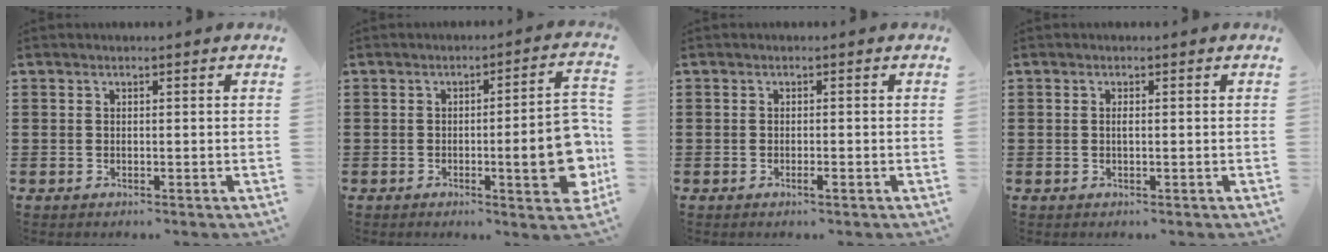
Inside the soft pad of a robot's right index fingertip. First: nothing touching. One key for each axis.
{"total": 11.3, "fx": -2.1, "fy": 2.4, "fz": 10.8, "tx": -0.141, "ty": -0.014, "tz": -0.033}
{"total": 1.0, "fx": -0.6, "fy": 0.0, "fz": 0.8, "tx": -0.015, "ty": -0.007, "tz": -0.009}
{"total": 0.7, "fx": -0.1, "fy": -0.1, "fz": 0.6, "tx": -0.012, "ty": -0.005, "tz": -0.002}